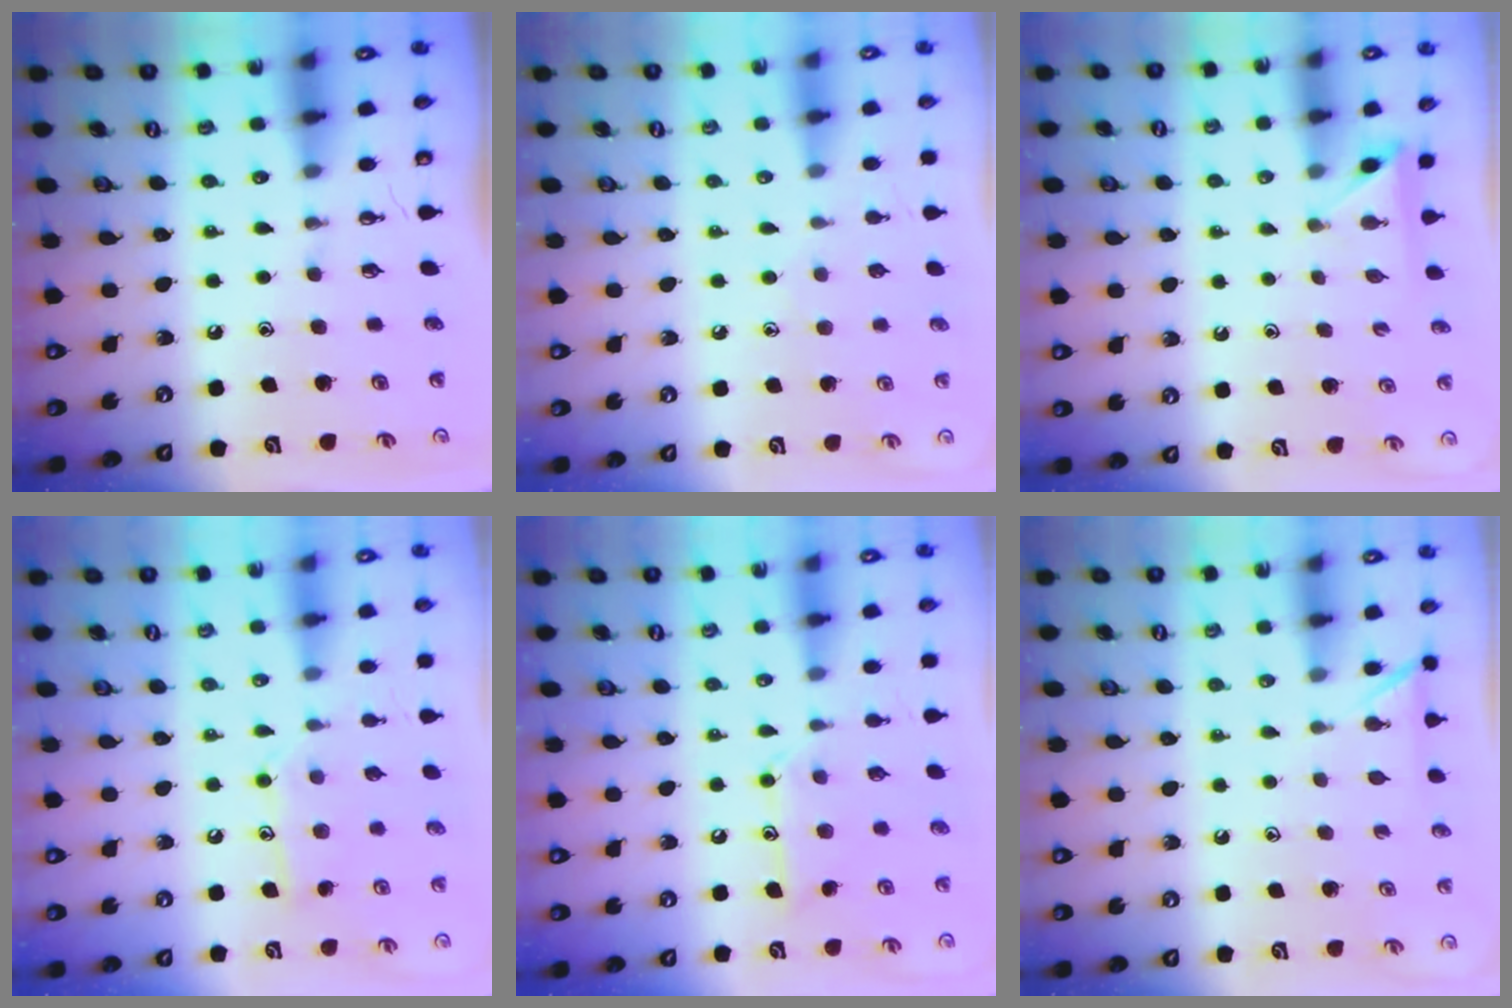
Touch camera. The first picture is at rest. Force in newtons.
{"total": 5.2, "press": 5.2, "slide": 0.6}
{"total": 2.5, "press": 2.4, "slide": 0.3}
{"total": 10.8, "press": 10.7, "slide": 0.5}
{"total": 10.8, "press": 10.8, "slide": 0.9}
{"total": 3.7, "press": 3.6, "slide": 0.4}